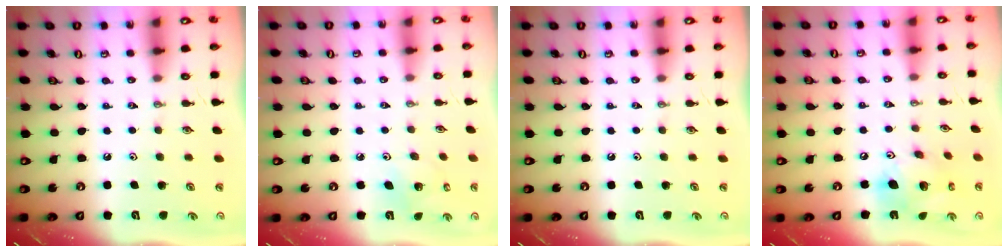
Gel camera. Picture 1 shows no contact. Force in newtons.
{"total": 3.7, "press": 3.6, "slide": 0.3}
{"total": 0.0}
{"total": 16.8, "press": 16.4, "slide": 3.4}